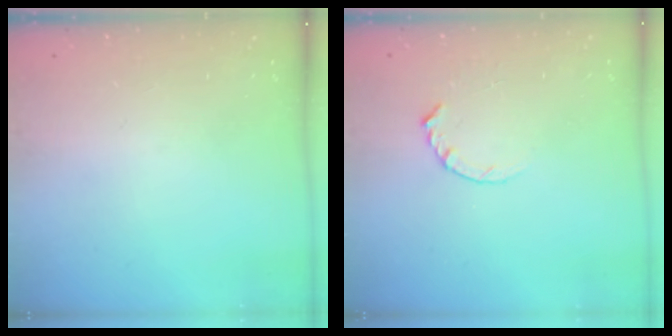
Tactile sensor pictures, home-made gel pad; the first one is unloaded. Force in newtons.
{"total": 2.8, "press": 2.8, "slide": 0.4}